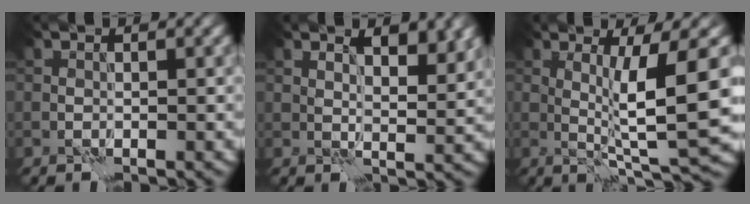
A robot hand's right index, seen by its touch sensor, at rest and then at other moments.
{"total": 4.3, "force": [2.5, 1.5, 3.2], "torque": [-0.045, 0.000, 0.035]}
{"total": 8.2, "force": [0.9, 0.9, 8.1], "torque": [-0.133, -0.007, 0.022]}